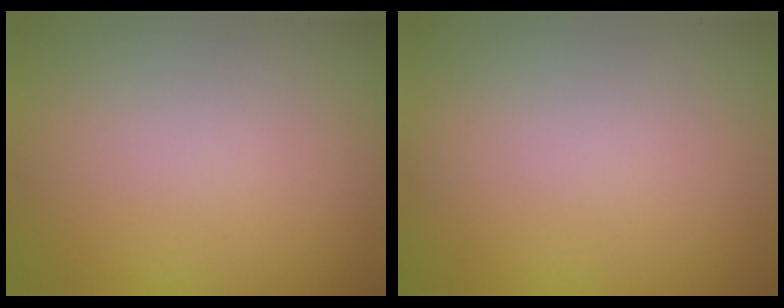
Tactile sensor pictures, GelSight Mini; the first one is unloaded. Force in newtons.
{"total": 0.0}